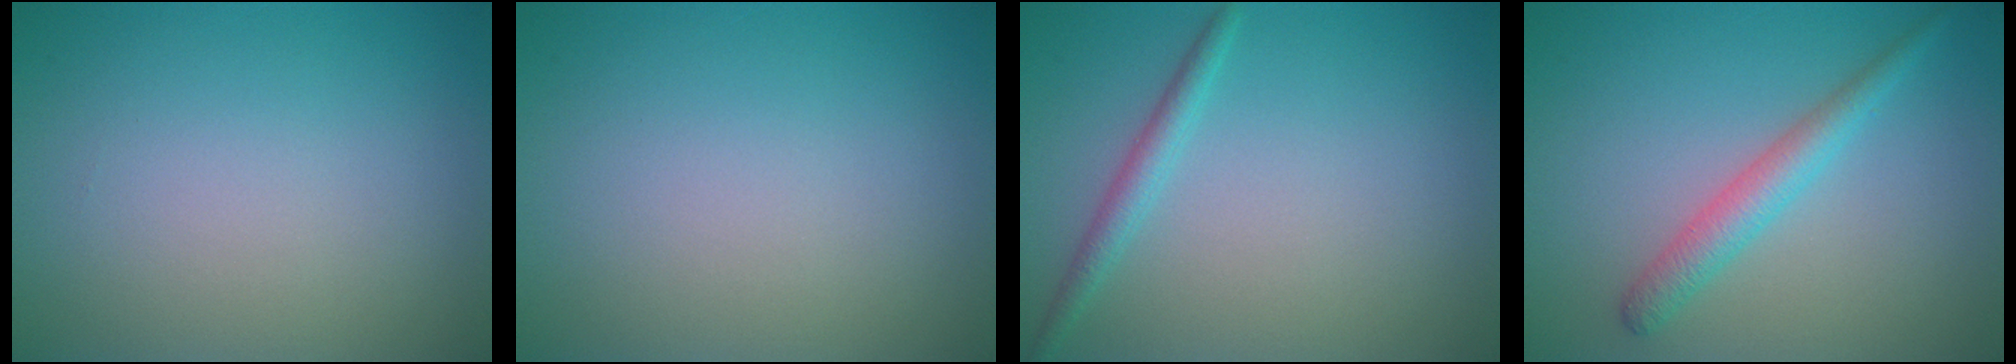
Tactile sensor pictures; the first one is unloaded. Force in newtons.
{"total": 0.0}
{"total": 1.7, "press": 1.7, "slide": 0.1}
{"total": 2.7, "press": 2.7, "slide": 0.1}